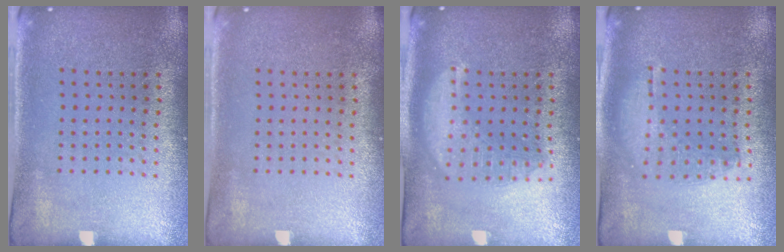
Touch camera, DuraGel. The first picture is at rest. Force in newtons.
{"total": 0.0}
{"total": 3.1, "press": 3.0, "slide": 0.4}
{"total": 1.1, "press": 1.0, "slide": 0.4}